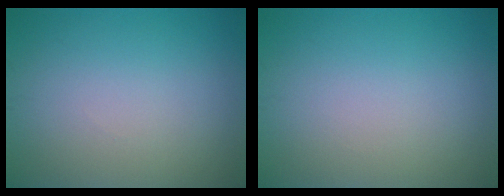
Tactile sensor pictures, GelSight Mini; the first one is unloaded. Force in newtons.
{"total": 0.0}